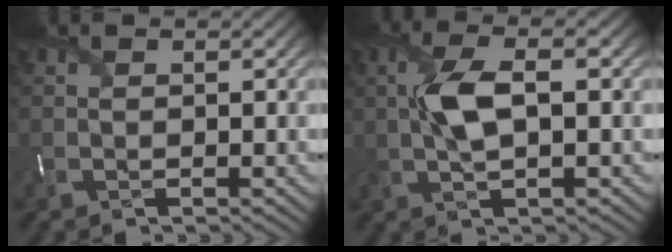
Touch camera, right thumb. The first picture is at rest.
{"total": 6.0, "force": [0.6, 2.1, 5.6], "torque": [-0.129, 0.006, 0.010]}